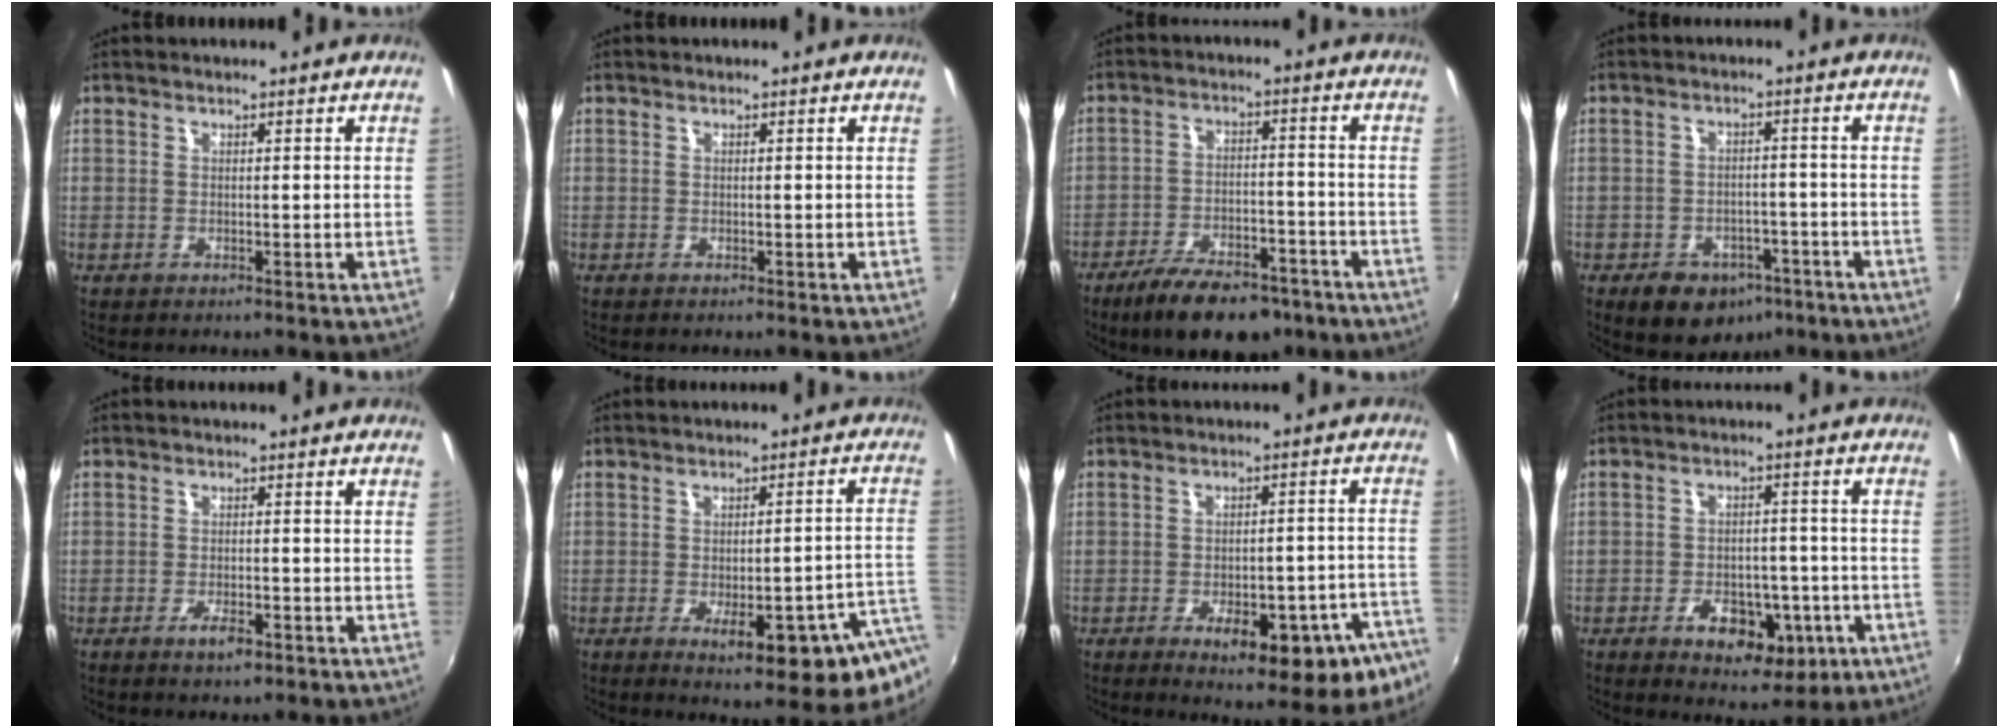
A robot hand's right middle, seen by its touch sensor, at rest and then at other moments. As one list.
[{"total": 0.0}, {"total": 14.8, "force": [-10.8, 5.9, 8.2], "torque": [-0.161, -0.011, -0.163]}, {"total": 10.3, "force": [-6.4, 6.7, 4.5], "torque": [-0.095, 0.013, -0.074]}, {"total": 3.4, "force": [-2.0, 1.0, 2.6], "torque": [-0.056, -0.005, -0.036]}, {"total": 13.8, "force": [-5.1, 2.4, 12.6], "torque": [-0.153, -0.020, -0.056]}, {"total": 15.9, "force": [-9.5, 5.4, 11.5], "torque": [-0.151, -0.009, -0.114]}, {"total": 11.9, "force": [-5.6, 6.8, 8.0], "torque": [-0.149, 0.001, -0.066]}]